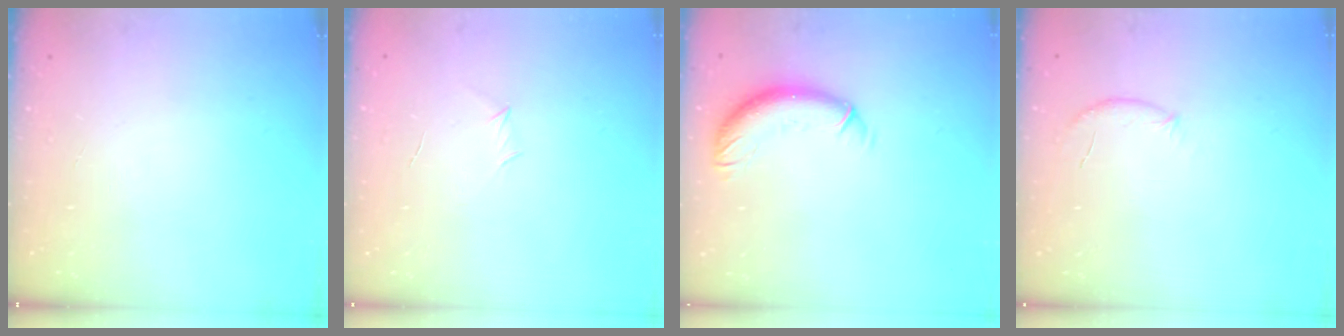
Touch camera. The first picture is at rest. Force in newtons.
{"total": 3.2, "press": 3.1, "slide": 0.8}
{"total": 10.0, "press": 9.9, "slide": 1.9}
{"total": 6.9, "press": 6.7, "slide": 1.8}